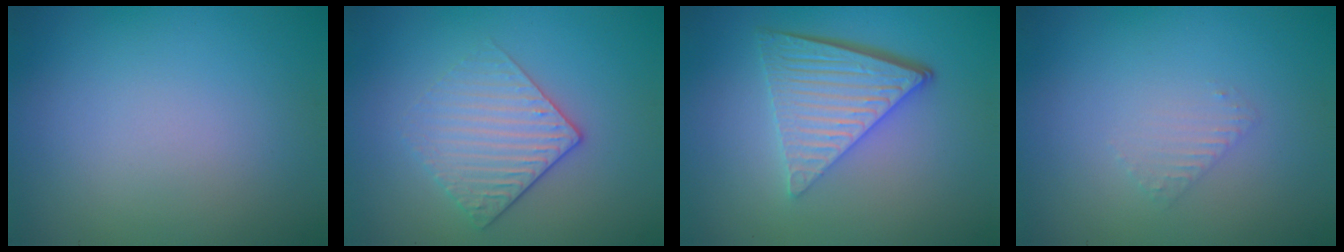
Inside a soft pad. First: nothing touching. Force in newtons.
{"total": 3.1, "press": 2.7, "slide": 1.4}
{"total": 6.5, "press": 4.4, "slide": 4.8}
{"total": 0.9, "press": 0.9, "slide": 0.2}